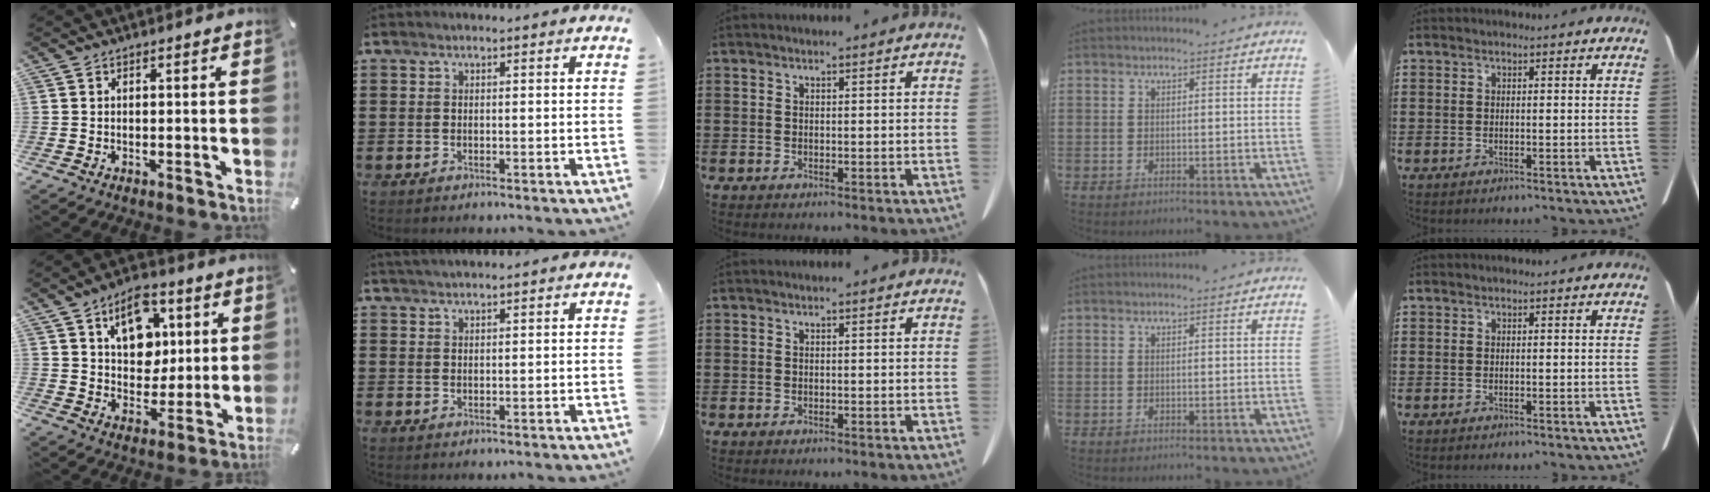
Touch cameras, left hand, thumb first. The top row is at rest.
{"thumb": {"total": 12.0, "force": [5.3, 8.9, 6.1], "torque": [-0.083, -0.017, 0.094]}, "index": {"total": 1.5, "force": [1.5, -0.1, 0.4], "torque": [-0.011, 0.000, 0.029]}}